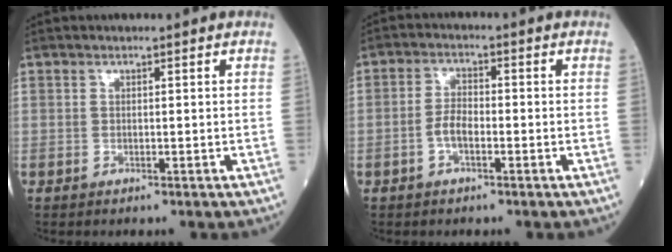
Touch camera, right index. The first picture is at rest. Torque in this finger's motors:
{"motor_torque": [0.09, -0.08, 0.05, 0.02]}